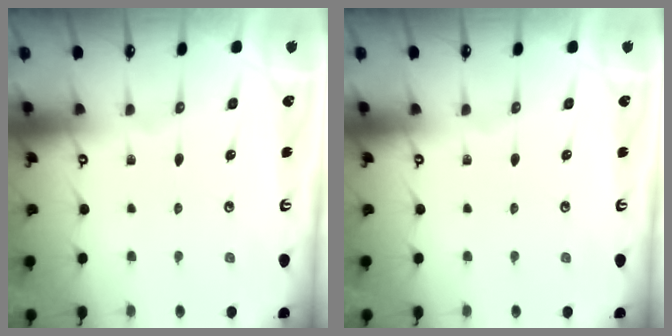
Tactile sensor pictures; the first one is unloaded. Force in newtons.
{"total": 0.0}